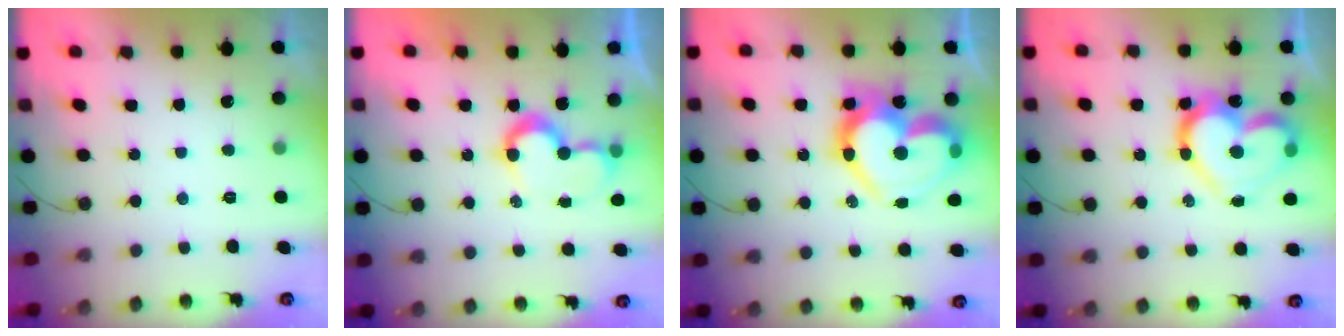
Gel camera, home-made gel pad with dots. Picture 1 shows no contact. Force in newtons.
{"total": 8.3, "press": 8.3, "slide": 0.1}
{"total": 24.2, "press": 24.1, "slide": 2.4}
{"total": 19.2, "press": 19.1, "slide": 2.1}